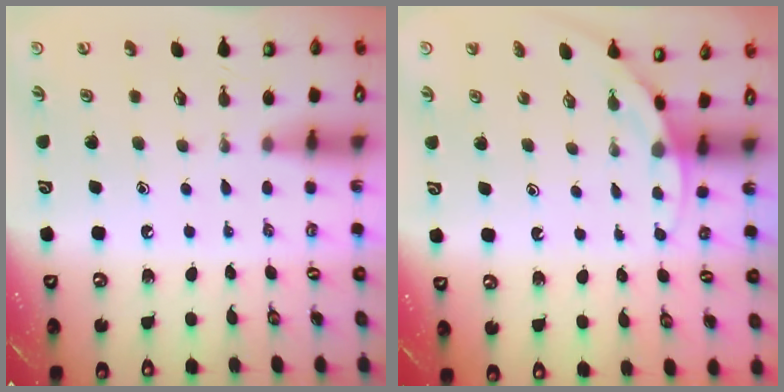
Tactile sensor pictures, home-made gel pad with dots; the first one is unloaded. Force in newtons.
{"total": 3.4, "press": 3.4, "slide": 0.2}